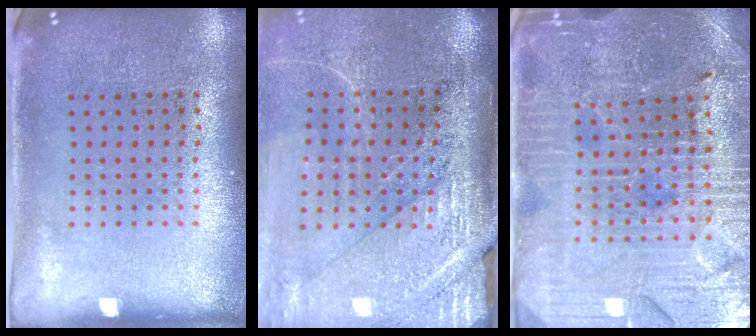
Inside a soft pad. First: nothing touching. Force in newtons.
{"total": 4.1, "press": 3.7, "slide": 1.9}
{"total": 3.8, "press": 3.7, "slide": 0.8}